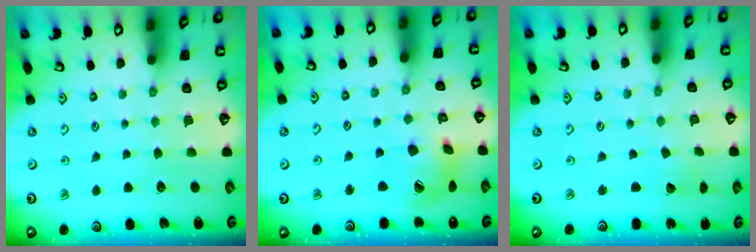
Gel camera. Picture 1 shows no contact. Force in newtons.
{"total": 13.4, "press": 13.3, "slide": 1.8}
{"total": 2.8, "press": 2.8, "slide": 0.1}